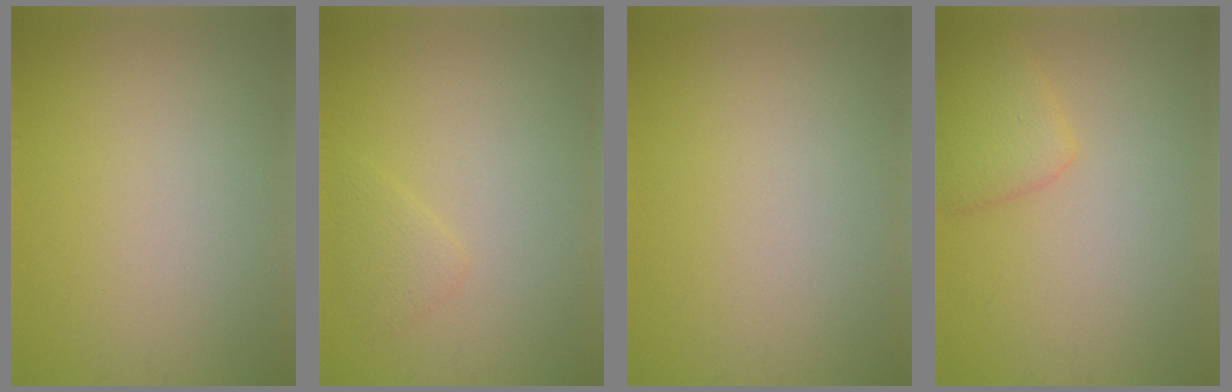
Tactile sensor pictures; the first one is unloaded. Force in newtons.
{"total": 1.4, "press": 1.4, "slide": 0.1}
{"total": 0.0}
{"total": 2.8, "press": 2.8, "slide": 0.2}